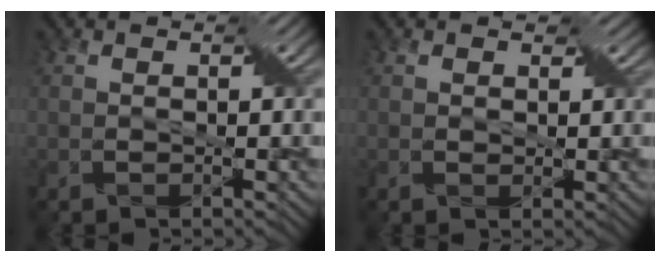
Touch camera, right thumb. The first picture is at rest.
{"total": 1.0, "force": [0.7, 0.7, 0.2], "torque": [-0.010, -0.002, 0.012]}